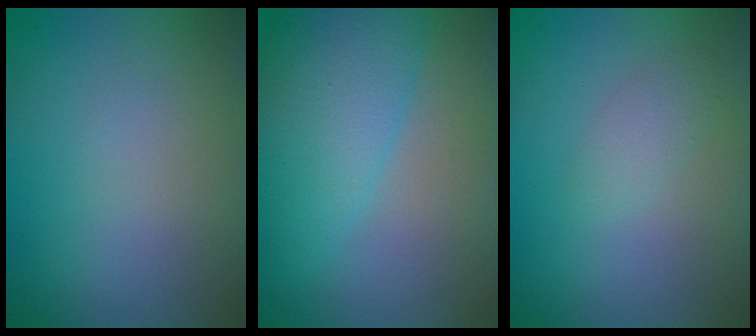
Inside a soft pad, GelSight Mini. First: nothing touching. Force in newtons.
{"total": 7.6, "press": 7.6, "slide": 0.3}
{"total": 1.3, "press": 1.3, "slide": 0.1}